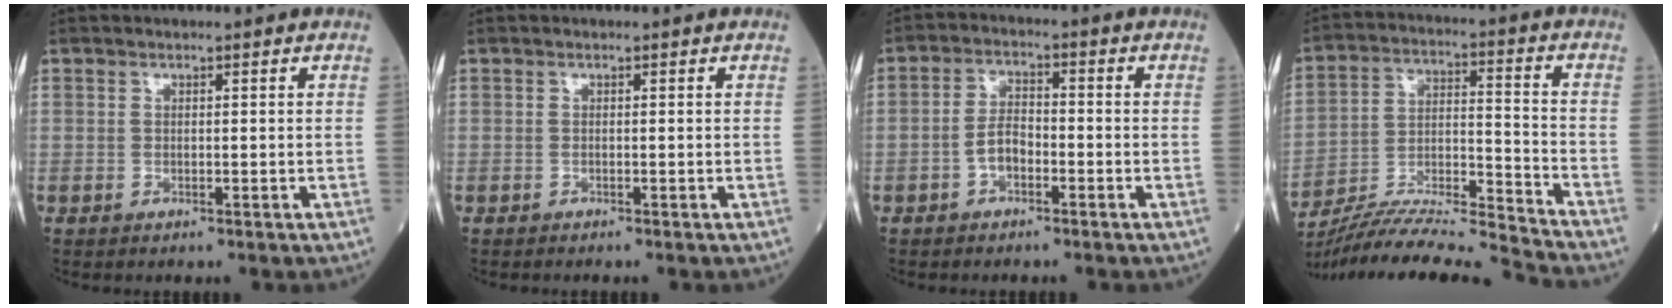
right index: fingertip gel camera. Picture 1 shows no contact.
{"total": 0.0}
{"total": 3.8, "force": [-1.7, 1.9, 2.8], "torque": [-0.055, 0.010, -0.035]}
{"total": 17.8, "force": [-16.9, -2.1, 5.1], "torque": [-0.095, 0.001, -0.291]}